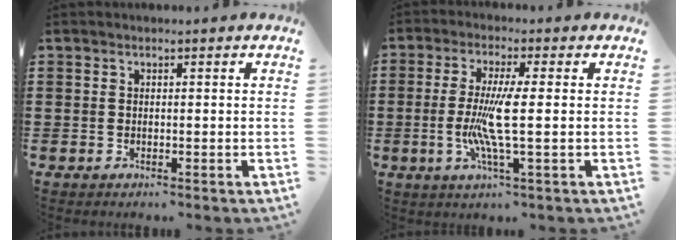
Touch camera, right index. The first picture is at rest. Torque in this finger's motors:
{"motor_torque": [2.14, 0.00, 0.27, 0.09]}